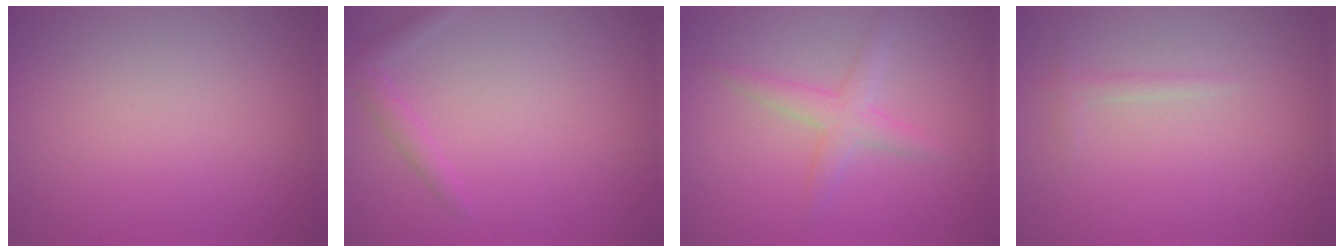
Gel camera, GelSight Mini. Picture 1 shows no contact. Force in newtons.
{"total": 1.4, "press": 1.4, "slide": 0.0}
{"total": 2.4, "press": 2.4, "slide": 0.0}
{"total": 0.8, "press": 0.8, "slide": 0.0}